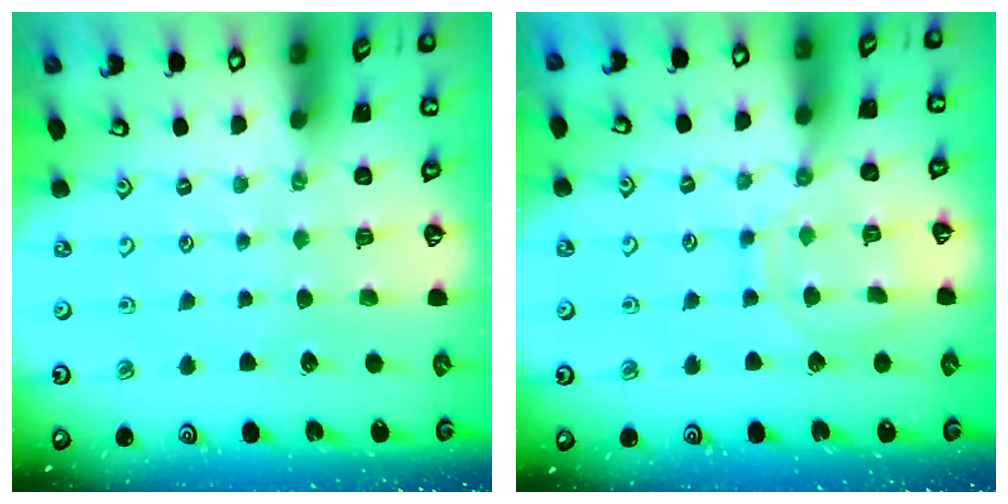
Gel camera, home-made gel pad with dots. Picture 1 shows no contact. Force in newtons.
{"total": 11.1, "press": 11.0, "slide": 0.7}